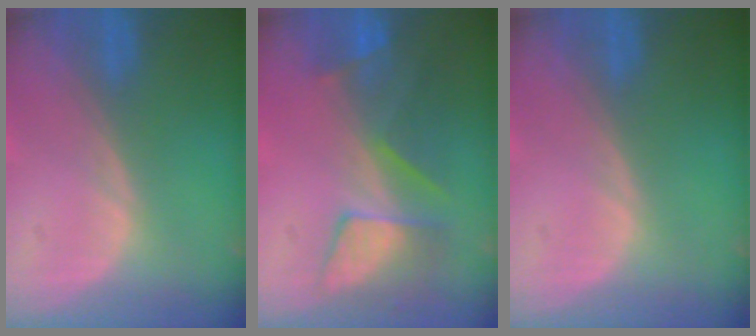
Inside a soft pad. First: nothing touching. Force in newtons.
{"total": 8.1, "press": 7.2, "slide": 3.7}
{"total": 0.0}